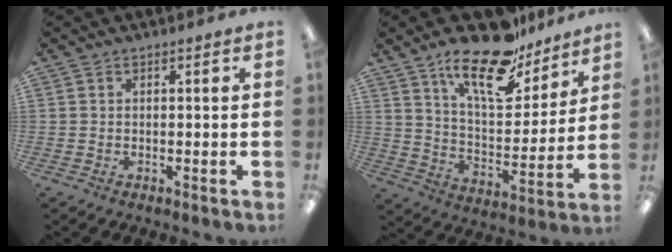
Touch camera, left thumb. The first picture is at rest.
{"total": 19.4, "force": [14.2, 7.4, 11.0], "torque": [-0.180, -0.084, 0.241]}